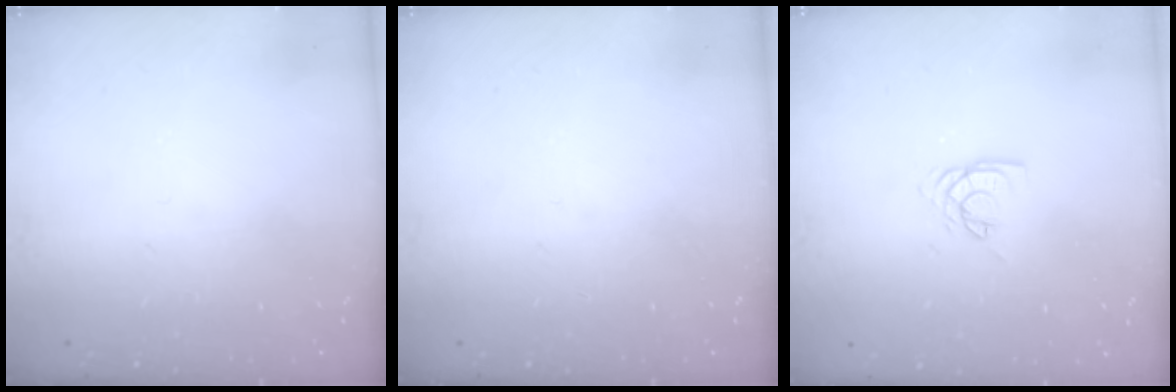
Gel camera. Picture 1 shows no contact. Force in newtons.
{"total": 0.0}
{"total": 6.0, "press": 6.0, "slide": 0.5}